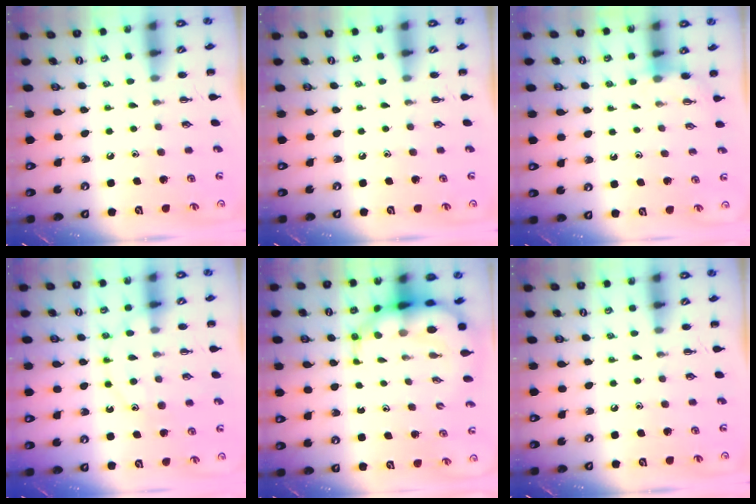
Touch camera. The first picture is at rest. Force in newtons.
{"total": 0.0}
{"total": 2.6, "press": 2.5, "slide": 0.9}
{"total": 12.0, "press": 12.0, "slide": 1.0}
{"total": 9.6, "press": 9.2, "slide": 2.8}
{"total": 0.0}